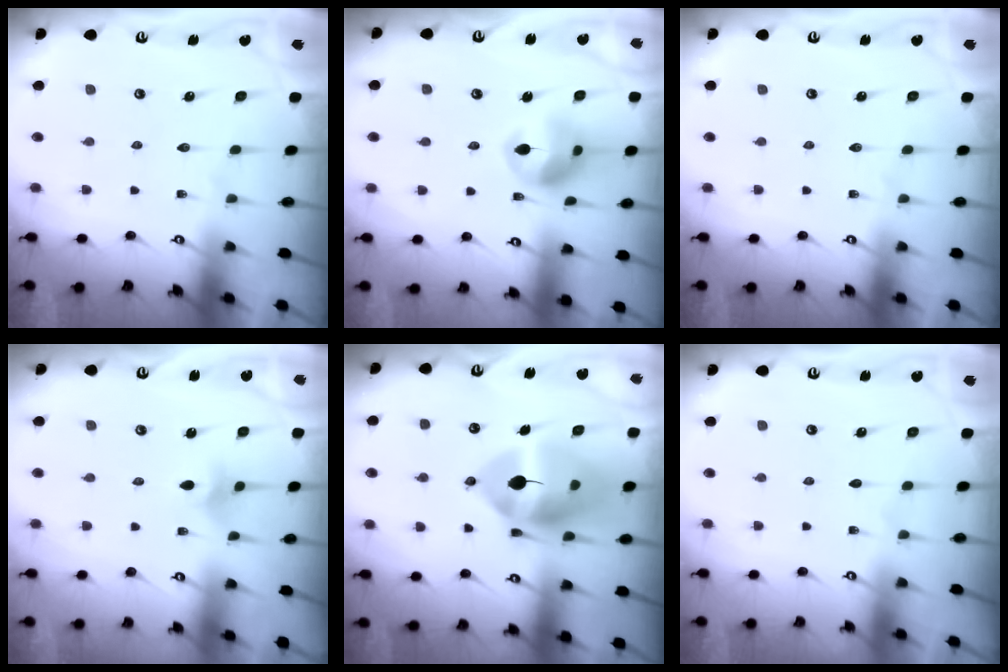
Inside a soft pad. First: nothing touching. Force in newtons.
{"total": 11.7, "press": 11.6, "slide": 1.4}
{"total": 0.0}
{"total": 4.0, "press": 4.0, "slide": 0.8}
{"total": 16.4, "press": 16.2, "slide": 2.3}
{"total": 0.0}